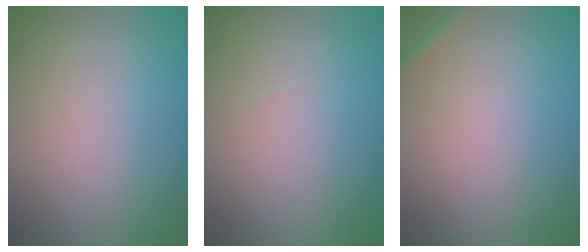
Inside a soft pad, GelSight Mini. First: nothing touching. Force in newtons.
{"total": 0.0}
{"total": 1.0, "press": 1.0, "slide": 0.0}